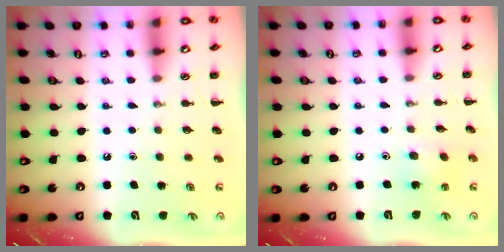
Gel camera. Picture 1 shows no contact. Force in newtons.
{"total": 4.1, "press": 4.0, "slide": 0.9}